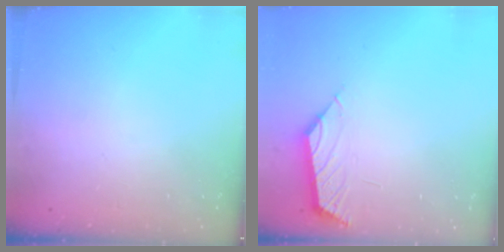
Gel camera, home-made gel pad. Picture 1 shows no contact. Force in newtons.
{"total": 2.1, "press": 2.0, "slide": 0.3}